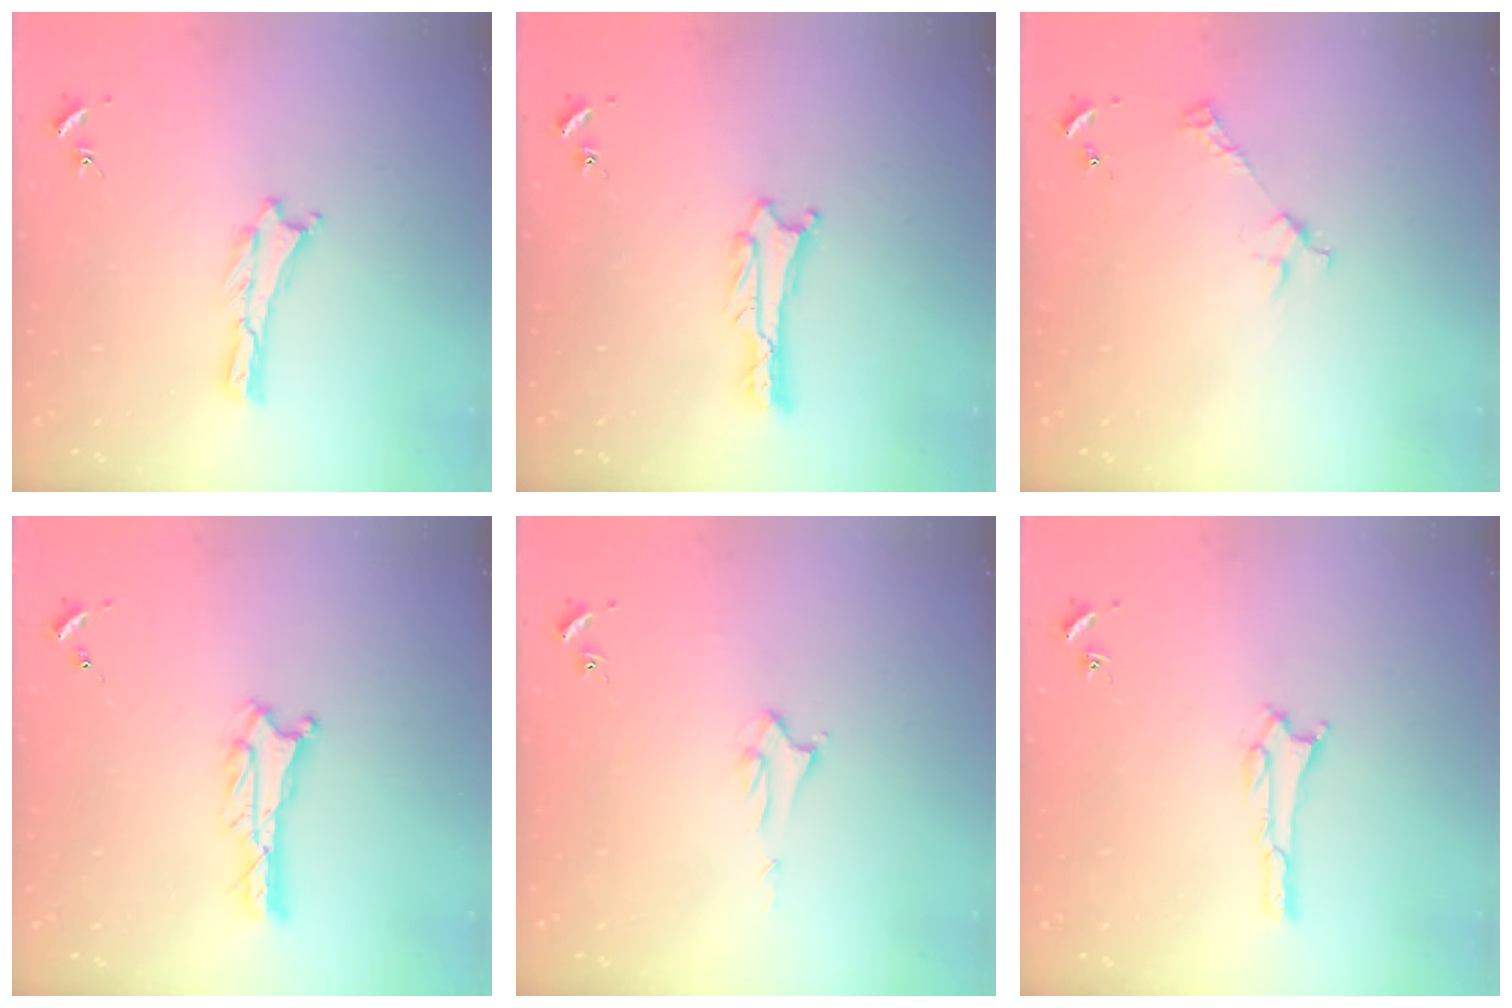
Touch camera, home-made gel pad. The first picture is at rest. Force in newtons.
{"total": 1.3, "press": 1.3, "slide": 0.0}
{"total": 2.9, "press": 2.9, "slide": 0.2}
{"total": 0.7, "press": 0.7, "slide": 0.1}
{"total": 1.9, "press": 1.9, "slide": 0.1}
{"total": 1.6, "press": 1.6, "slide": 0.1}